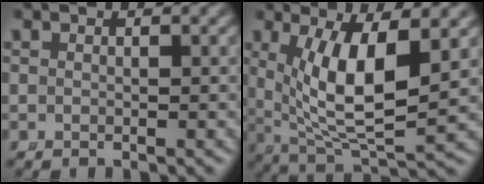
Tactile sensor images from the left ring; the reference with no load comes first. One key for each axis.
{"total": 9.2, "fx": 1.1, "fy": 4.6, "fz": 7.9, "tx": -0.158, "ty": -0.031, "tz": 0.042}